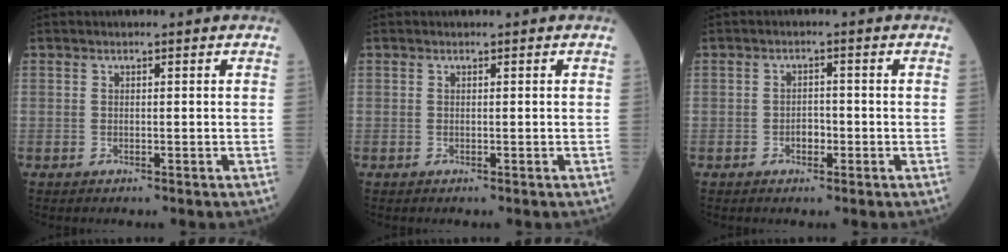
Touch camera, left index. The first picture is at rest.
{"total": 0.0}
{"total": 2.3, "force": [-1.4, 1.2, 1.3], "torque": [-0.018, 0.000, -0.023]}